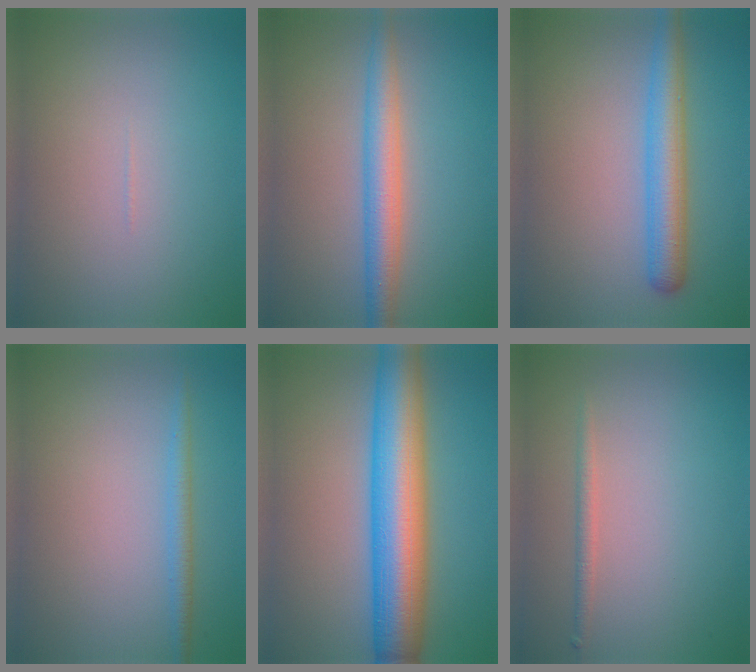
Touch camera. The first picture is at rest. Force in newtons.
{"total": 4.0, "press": 4.0, "slide": 0.0}
{"total": 4.4, "press": 4.4, "slide": 0.1}
{"total": 1.6, "press": 1.6, "slide": 0.0}
{"total": 10.2, "press": 10.2, "slide": 0.1}
{"total": 1.1, "press": 1.1, "slide": 0.0}